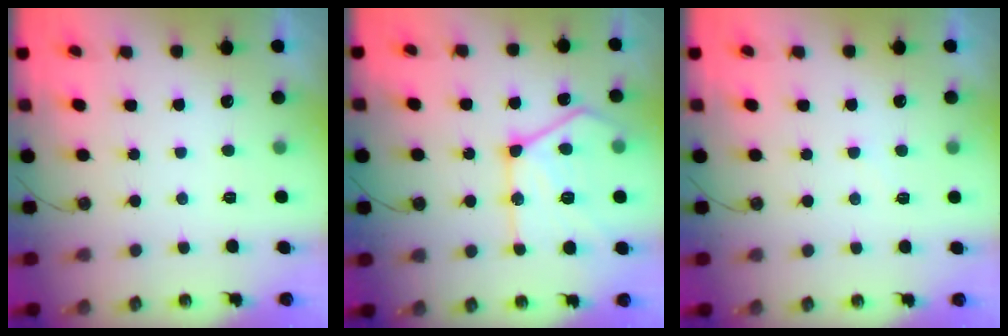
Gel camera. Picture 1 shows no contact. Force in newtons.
{"total": 20.5, "press": 20.4, "slide": 2.0}
{"total": 3.7, "press": 3.6, "slide": 0.4}